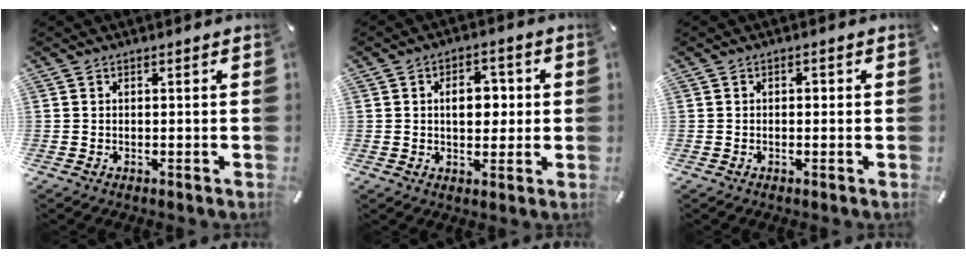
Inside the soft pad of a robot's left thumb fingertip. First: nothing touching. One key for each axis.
{"total": 8.1, "fx": 0.7, "fy": 5.4, "fz": 6.0, "tx": -0.071, "ty": -0.002, "tz": 0.003}
{"total": 1.2, "fx": -0.3, "fy": 0.7, "fz": 0.9, "tx": -0.018, "ty": 0.004, "tz": -0.007}